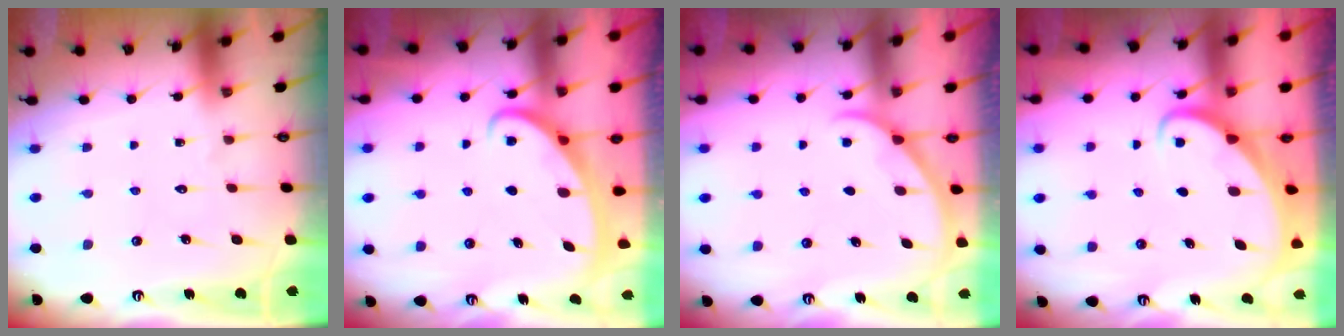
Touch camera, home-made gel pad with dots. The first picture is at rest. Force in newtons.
{"total": 2.7, "press": 2.7, "slide": 0.4}
{"total": 2.0, "press": 2.0, "slide": 0.2}
{"total": 2.5, "press": 2.5, "slide": 0.2}